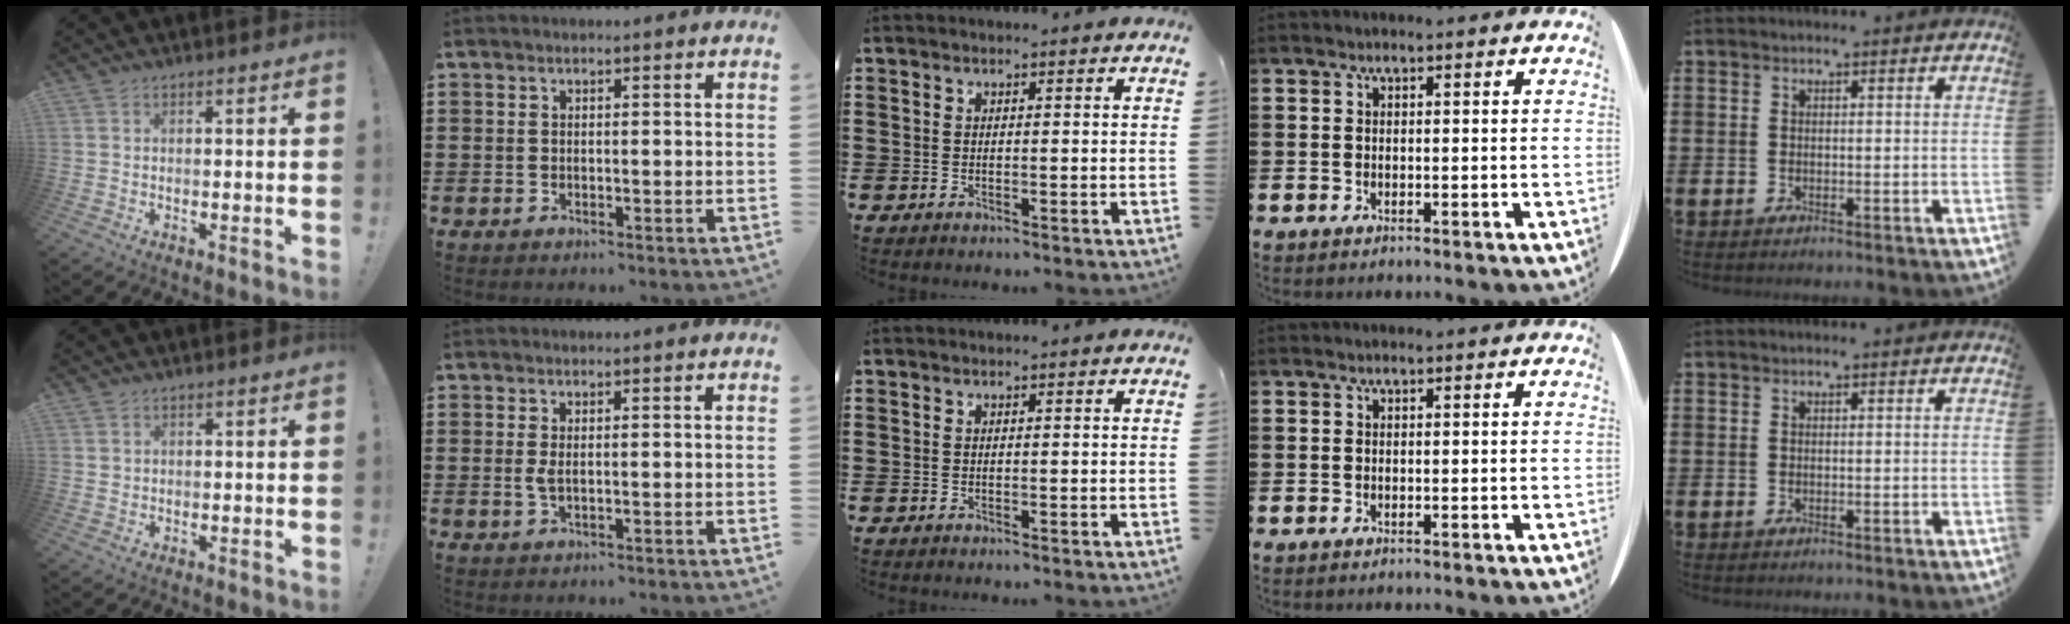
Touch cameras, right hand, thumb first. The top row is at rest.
{"thumb": {"total": 1.0, "force": [0.5, 0.9, 0.2], "torque": [0.003, 0.000, 0.008]}, "index": {"total": 1.6, "force": [0.0, 0.4, 1.6], "torque": [-0.038, -0.003, -0.003]}}